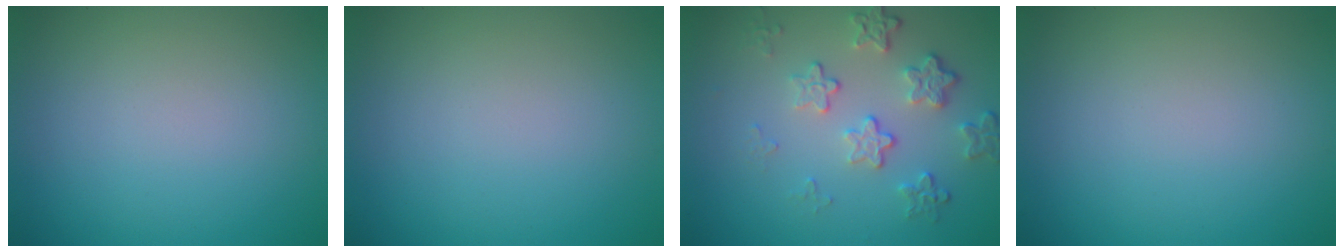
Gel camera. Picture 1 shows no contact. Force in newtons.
{"total": 0.0}
{"total": 3.9, "press": 2.8, "slide": 2.7}
{"total": 0.0}